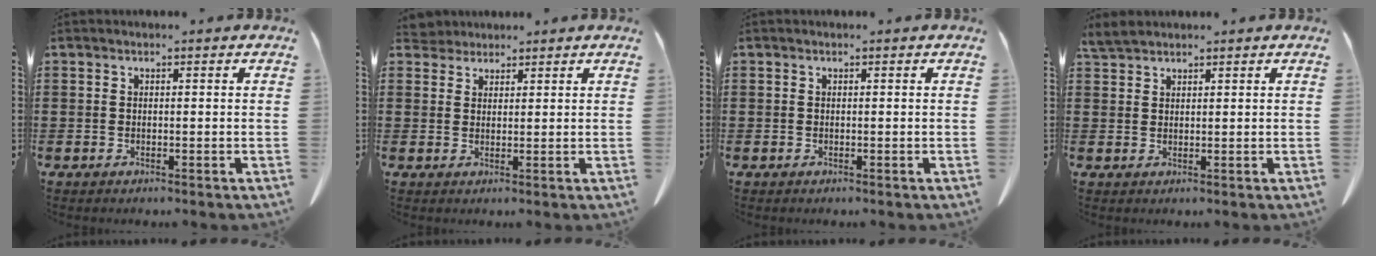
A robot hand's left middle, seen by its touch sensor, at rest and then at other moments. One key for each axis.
{"total": 2.6, "fx": 2.5, "fy": 0.8, "fz": 0.1, "tx": -0.010, "ty": -0.001, "tz": 0.050}
{"total": 0.0}
{"total": 2.5, "fx": 2.3, "fy": 0.5, "fz": 0.6, "tx": -0.021, "ty": 0.000, "tz": 0.047}